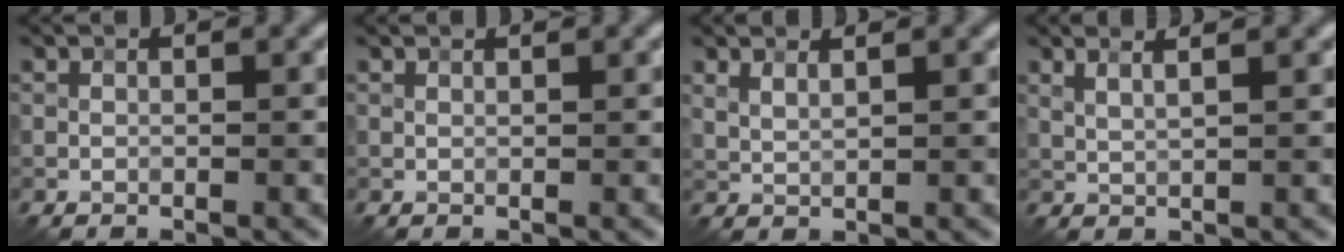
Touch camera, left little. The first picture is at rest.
{"total": 0.6, "force": [0.6, 0.0, 0.3], "torque": [-0.006, -0.003, 0.004]}
{"total": 1.6, "force": [1.1, 0.4, 1.0], "torque": [-0.024, -0.003, 0.023]}
{"total": 3.0, "force": [1.8, 1.0, 2.1], "torque": [-0.020, 0.008, 0.012]}